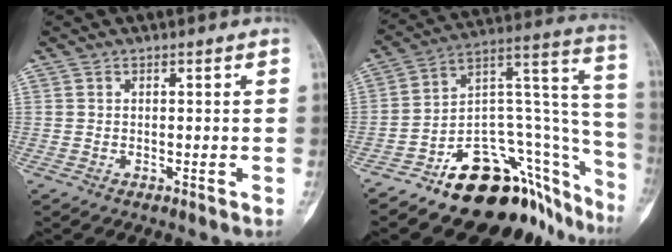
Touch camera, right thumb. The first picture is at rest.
{"total": 27.7, "force": [-16.6, 12.9, 18.1], "torque": [-0.134, 0.132, -0.240]}